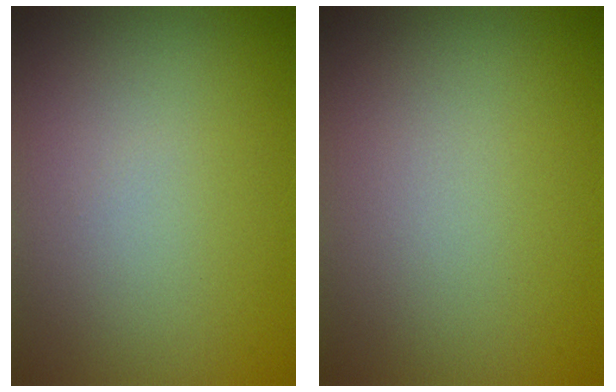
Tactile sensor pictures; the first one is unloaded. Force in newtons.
{"total": 0.0}